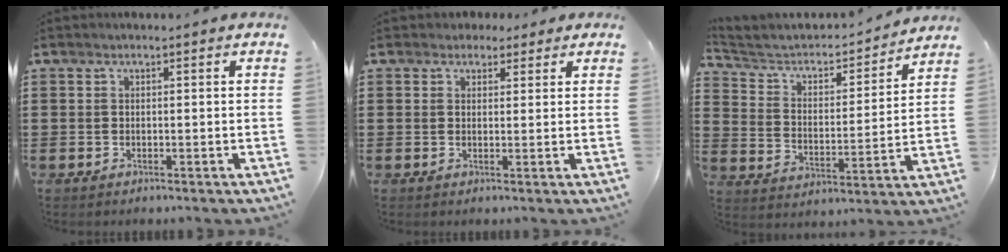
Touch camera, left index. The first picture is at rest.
{"total": 2.3, "force": [1.7, 1.5, 0.2], "torque": [-0.004, 0.008, 0.030]}
{"total": 4.2, "force": [3.6, 1.8, 1.5], "torque": [-0.054, -0.028, 0.050]}